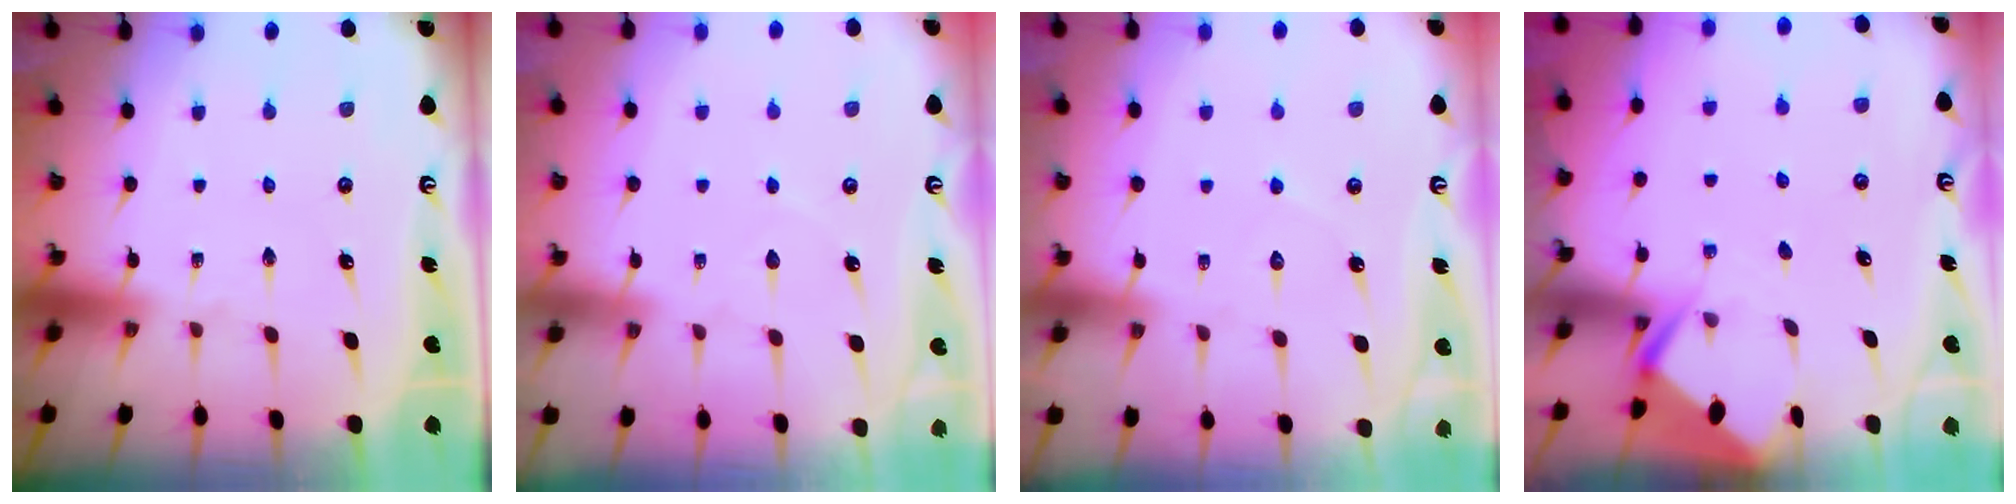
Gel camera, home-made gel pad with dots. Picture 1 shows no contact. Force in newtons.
{"total": 4.6, "press": 4.6, "slide": 0.6}
{"total": 4.9, "press": 4.9, "slide": 0.6}
{"total": 2.7, "press": 2.7, "slide": 0.3}